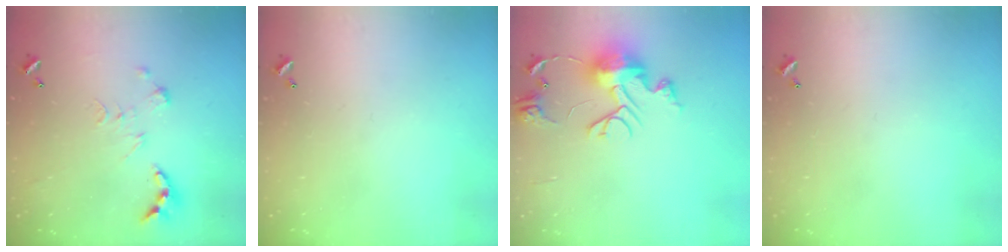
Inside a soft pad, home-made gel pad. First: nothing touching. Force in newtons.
{"total": 0.0}
{"total": 12.5, "press": 12.4, "slide": 0.9}
{"total": 0.0}